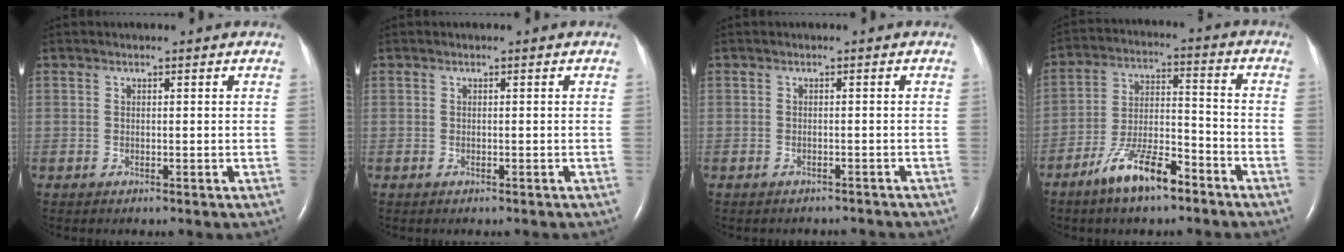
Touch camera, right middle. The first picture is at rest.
{"total": 0.0}
{"total": 4.0, "force": [-3.8, 1.3, 0.7], "torque": [-0.011, -0.002, -0.040]}
{"total": 10.4, "force": [-7.2, 2.8, 7.0], "torque": [-0.137, 0.000, -0.131]}